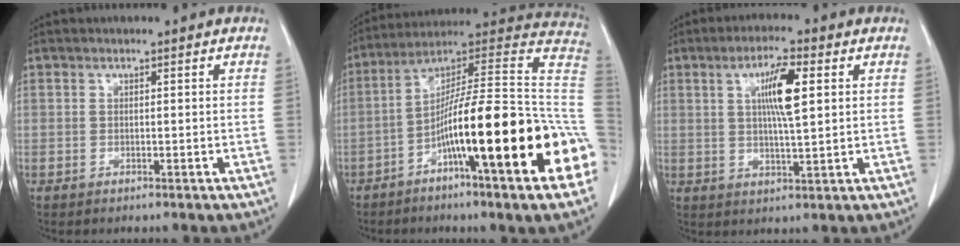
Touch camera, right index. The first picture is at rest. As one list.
[{"total": 27.4, "force": [-8.3, 1.2, 26.1], "torque": [-0.306, 0.004, -0.143]}, {"total": 7.5, "force": [2.1, 0.8, 7.2], "torque": [-0.129, 0.002, 0.037]}]